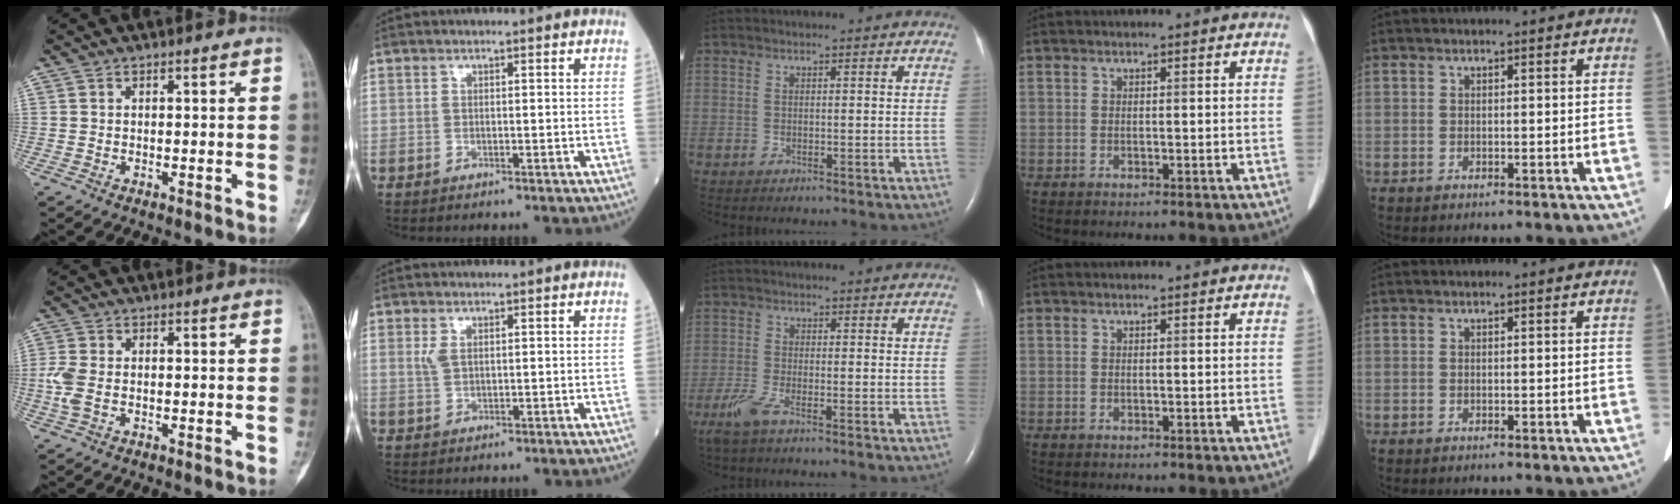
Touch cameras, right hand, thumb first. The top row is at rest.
{"thumb": {"total": 4.0, "force": [-0.9, 1.9, 3.4], "torque": [-0.101, 0.002, -0.021]}, "index": {"total": 1.7, "force": [0.7, 0.8, 1.3], "torque": [-0.030, 0.001, 0.017]}, "middle": {"total": 4.1, "force": [-2.8, 0.4, 2.9], "torque": [-0.071, -0.011, -0.059]}}